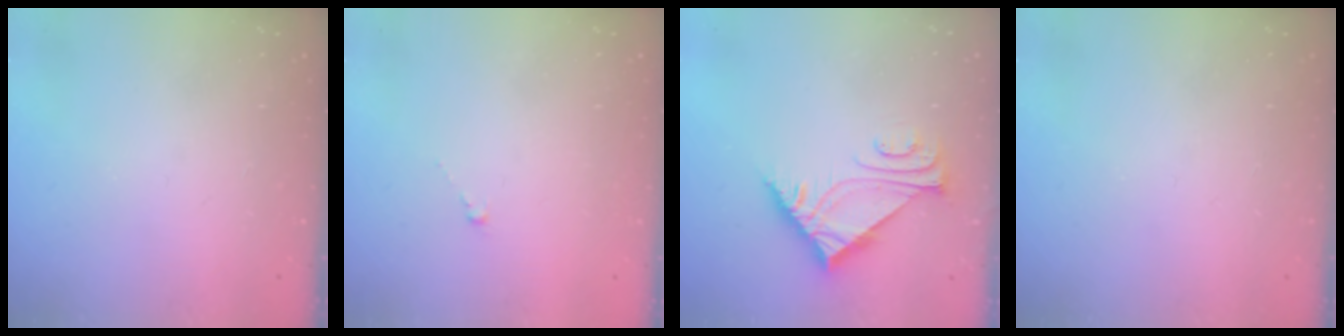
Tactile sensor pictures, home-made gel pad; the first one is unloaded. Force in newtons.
{"total": 0.0}
{"total": 6.0, "press": 6.0, "slide": 0.1}
{"total": 0.0}